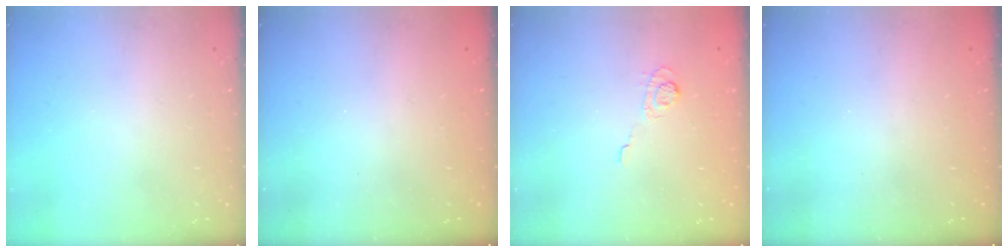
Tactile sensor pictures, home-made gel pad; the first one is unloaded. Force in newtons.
{"total": 1.8, "press": 1.7, "slide": 0.5}
{"total": 3.5, "press": 3.2, "slide": 1.5}
{"total": 2.4, "press": 2.3, "slide": 0.7}